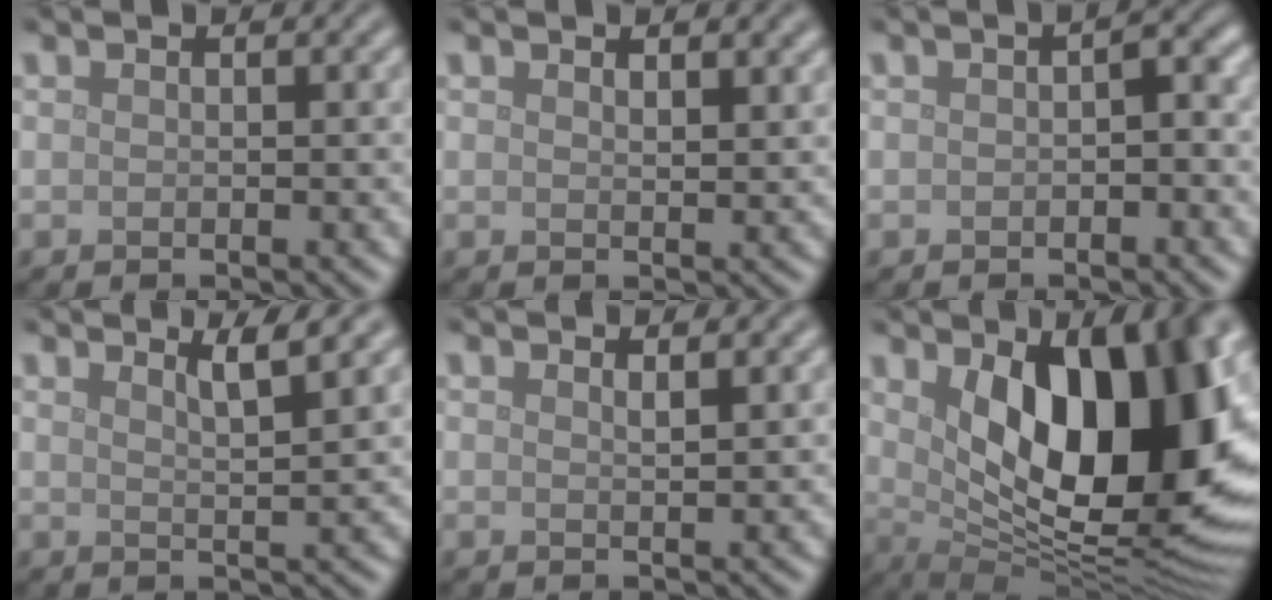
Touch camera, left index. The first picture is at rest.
{"total": 1.2, "force": [1.0, 0.4, 0.6], "torque": [-0.009, -0.002, 0.018]}
{"total": 1.6, "force": [-0.2, 0.8, 1.4], "torque": [-0.019, 0.006, -0.003]}
{"total": 2.6, "force": [1.9, 0.4, 1.8], "torque": [-0.016, 0.004, 0.028]}
{"total": 0.9, "force": [0.8, 0.2, 0.4], "torque": [-0.001, 0.001, 0.012]}
{"total": 14.4, "force": [2.8, 6.8, 12.4], "torque": [-0.154, -0.006, 0.043]}